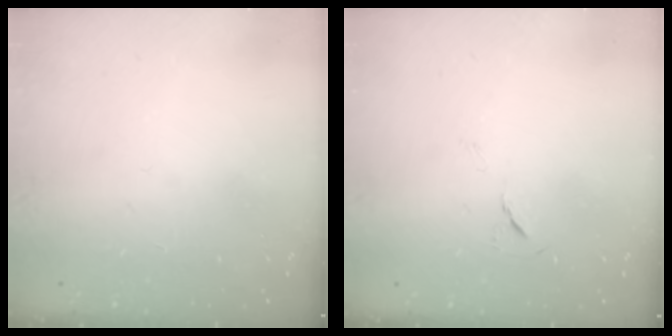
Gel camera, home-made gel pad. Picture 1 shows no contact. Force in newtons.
{"total": 5.6, "press": 5.1, "slide": 2.2}